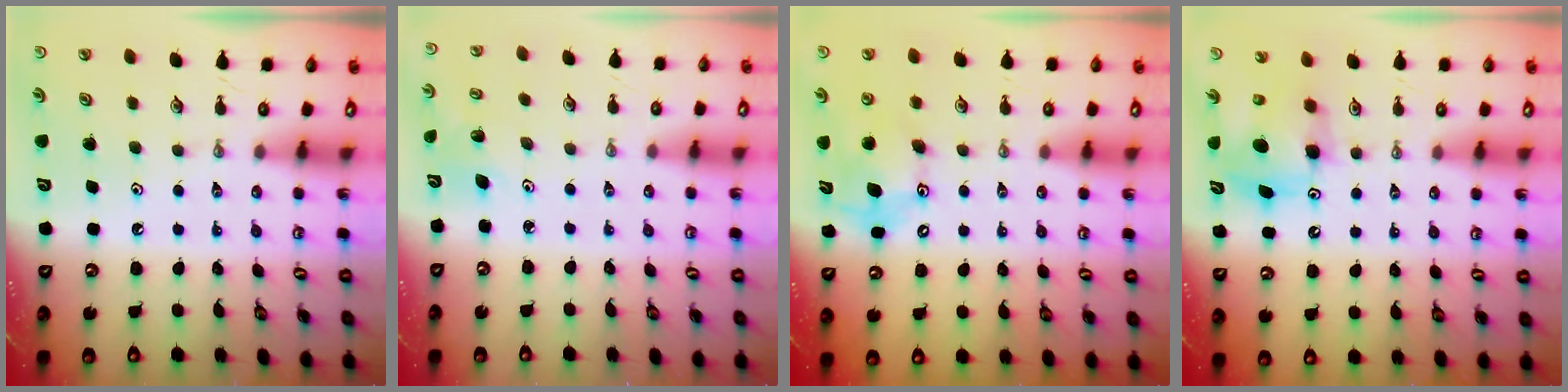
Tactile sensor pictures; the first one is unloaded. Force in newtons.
{"total": 3.0, "press": 2.2, "slide": 2.0}
{"total": 11.8, "press": 11.5, "slide": 2.6}
{"total": 7.5, "press": 7.5, "slide": 0.3}